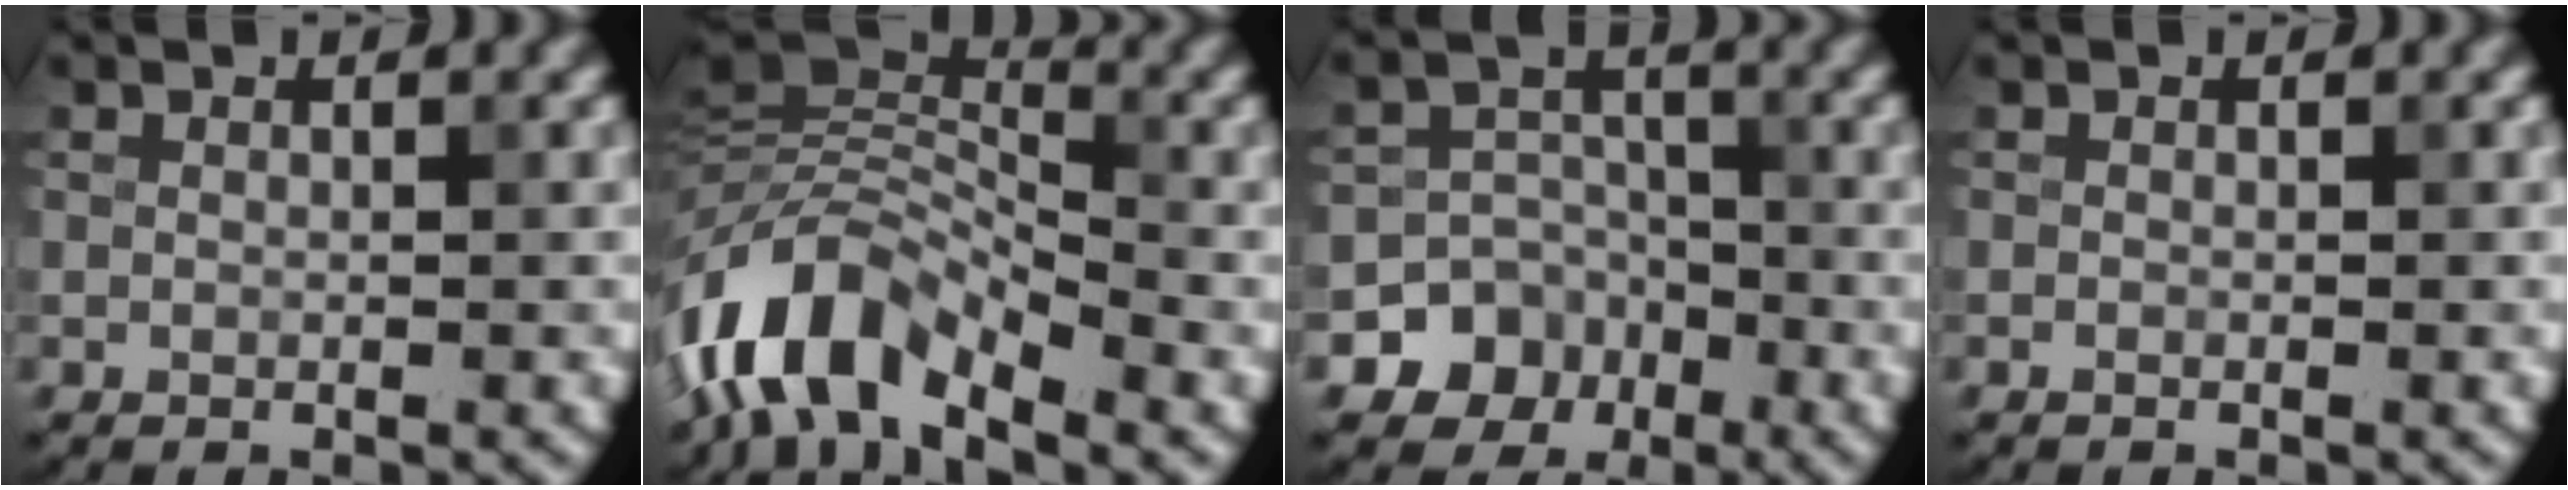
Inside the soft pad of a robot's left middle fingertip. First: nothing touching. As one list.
[{"total": 8.9, "force": [-5.2, 3.9, 6.2], "torque": [-0.105, 0.014, -0.112]}, {"total": 6.9, "force": [-3.5, 5.9, 0.9], "torque": [0.009, -0.011, -0.081]}, {"total": 0.0}]